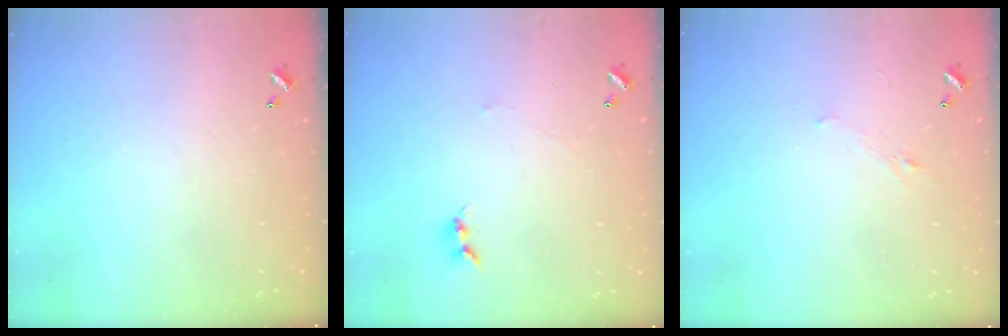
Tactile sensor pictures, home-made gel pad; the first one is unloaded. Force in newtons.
{"total": 1.1, "press": 1.0, "slide": 0.5}
{"total": 0.7, "press": 0.2, "slide": 0.7}